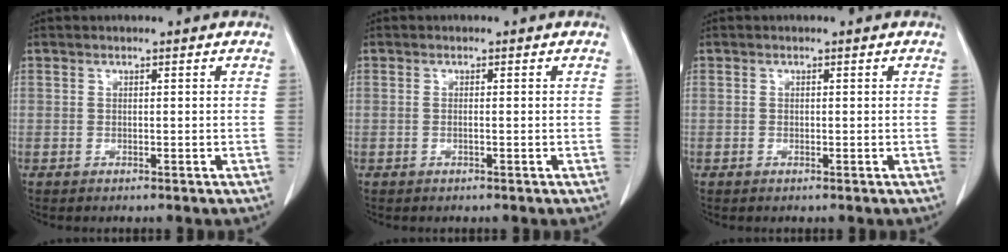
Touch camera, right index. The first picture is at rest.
{"total": 0.5, "force": [-0.1, 0.0, 0.5], "torque": [-0.010, 0.001, -0.001]}
{"total": 0.0}